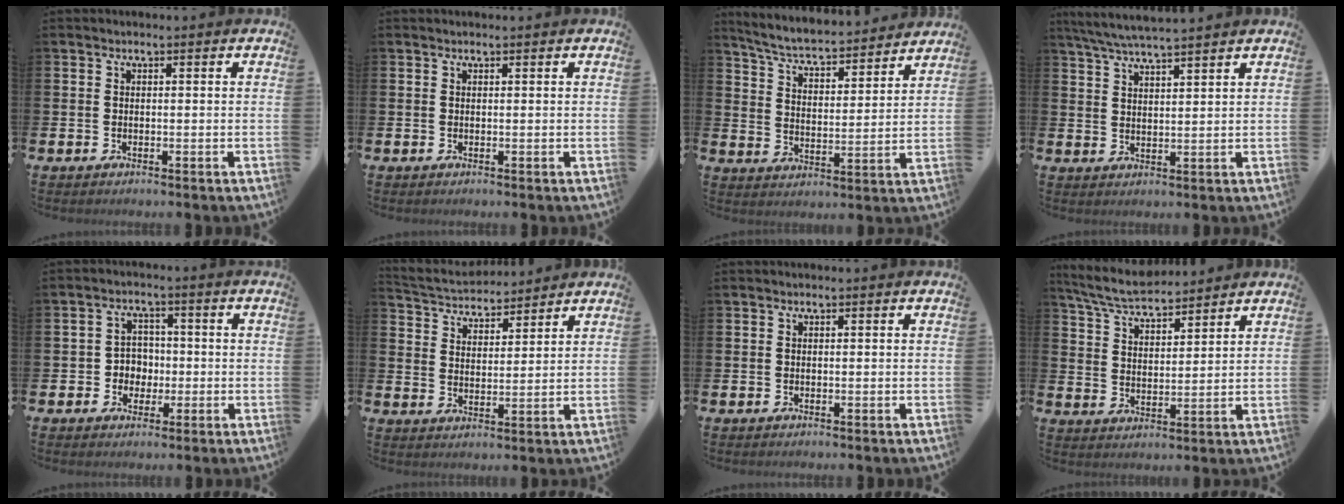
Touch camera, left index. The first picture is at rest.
{"total": 0.0}
{"total": 5.8, "force": [5.5, 0.7, 1.6], "torque": [-0.060, -0.045, 0.090]}
{"total": 5.1, "force": [4.9, 0.0, 1.6], "torque": [-0.048, -0.016, 0.088]}
{"total": 3.5, "force": [-0.4, 3.3, 0.9], "torque": [-0.016, 0.002, -0.018]}
{"total": 4.2, "force": [4.1, 1.1, -0.3], "torque": [-0.020, -0.028, 0.072]}
{"total": 0.0}
{"total": 6.3, "force": [6.0, 0.9, 1.6], "torque": [-0.060, -0.028, 0.109]}